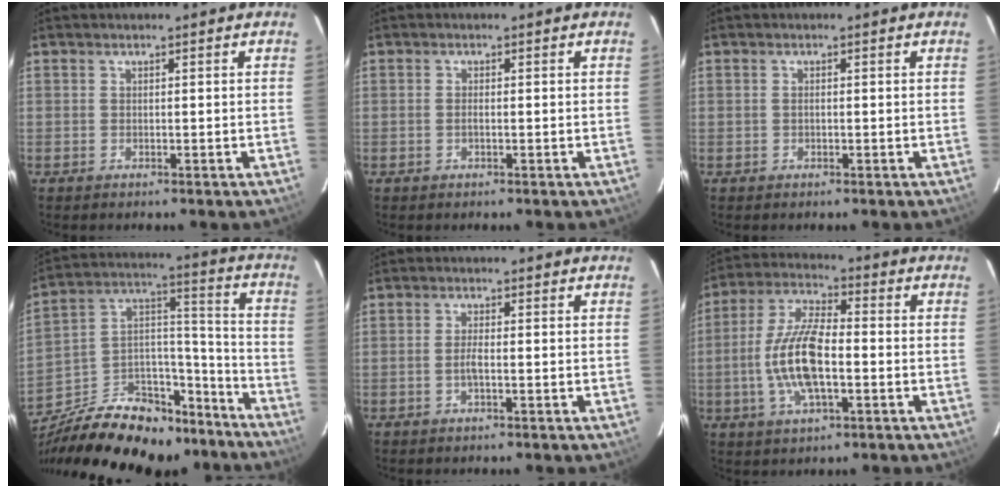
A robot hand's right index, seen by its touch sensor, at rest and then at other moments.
{"total": 0.5, "force": [-0.1, 0.2, 0.5], "torque": [-0.012, -0.001, -0.003]}
{"total": 1.7, "force": [-0.2, 1.0, 1.3], "torque": [-0.027, 0.003, -0.004]}
{"total": 28.3, "force": [-20.2, 14.6, 13.4], "torque": [-0.271, 0.067, -0.288]}
{"total": 2.0, "force": [-0.7, 0.3, 1.9], "torque": [-0.038, -0.001, -0.013]}
{"total": 13.0, "force": [-2.6, 4.8, 11.8], "torque": [-0.248, 0.001, -0.051]}